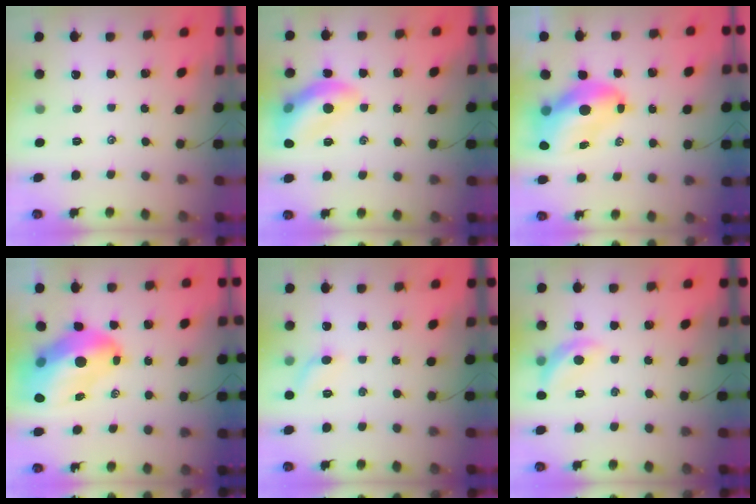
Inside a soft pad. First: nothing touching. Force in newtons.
{"total": 14.0, "press": 14.0, "slide": 1.2}
{"total": 11.9, "press": 11.5, "slide": 3.2}
{"total": 16.8, "press": 16.1, "slide": 4.7}
{"total": 7.1, "press": 6.7, "slide": 2.2}
{"total": 9.9, "press": 9.8, "slide": 1.1}